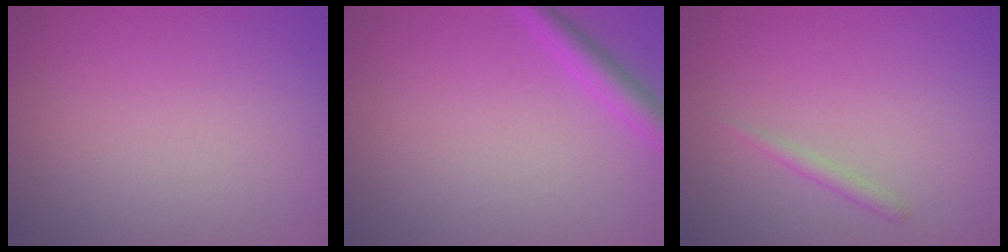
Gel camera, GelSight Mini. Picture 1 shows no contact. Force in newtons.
{"total": 2.3, "press": 2.3, "slide": 0.2}
{"total": 0.9, "press": 0.9, "slide": 0.0}